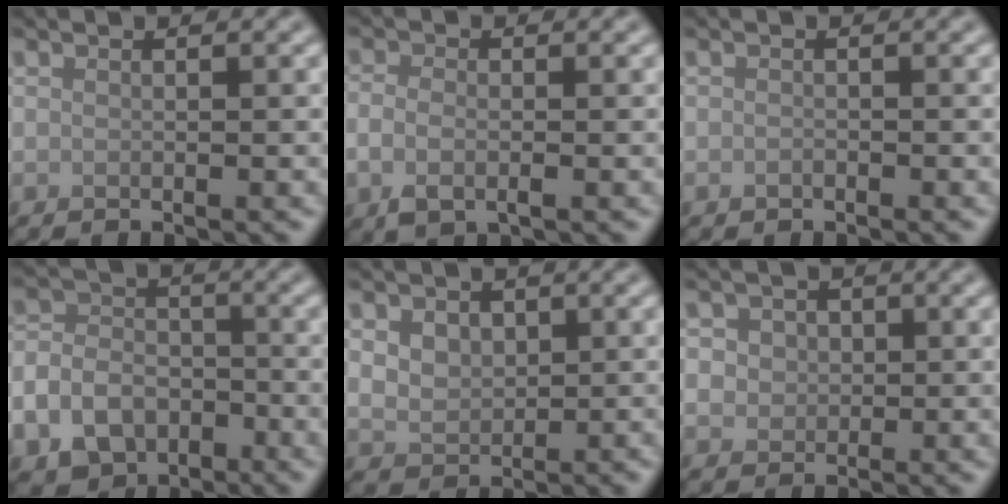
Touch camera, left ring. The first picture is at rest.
{"total": 2.8, "force": [-0.8, 1.7, 2.1], "torque": [-0.053, -0.007, -0.019]}
{"total": 0.5, "force": [-0.3, 0.3, 0.3], "torque": [-0.005, -0.002, -0.005]}
{"total": 9.7, "force": [-5.3, 7.3, 3.8], "torque": [-0.067, -0.036, -0.099]}
{"total": 3.5, "force": [1.1, 2.6, 2.0], "torque": [-0.041, 0.012, 0.017]}
{"total": 3.6, "force": [1.0, 3.1, 1.6], "torque": [-0.021, 0.012, 0.007]}